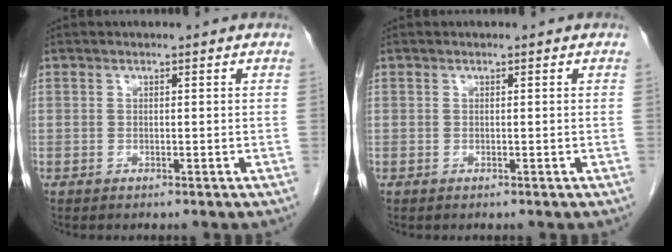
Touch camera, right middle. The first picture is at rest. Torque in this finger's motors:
{"motor_torque": [0.00, 0.00, 0.00, 0.00]}